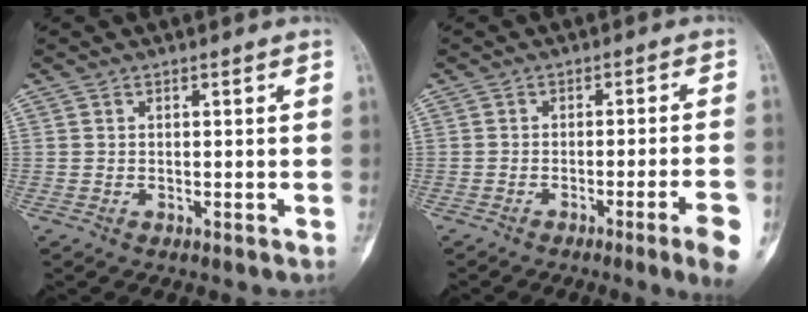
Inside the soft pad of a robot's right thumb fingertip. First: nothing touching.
{"total": 7.7, "force": [-3.8, -0.2, 6.7], "torque": [-0.091, 0.008, -0.052]}